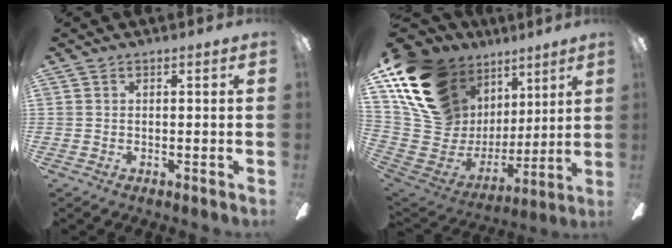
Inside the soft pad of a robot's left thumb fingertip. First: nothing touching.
{"total": 19.7, "force": [11.9, 12.8, 9.0], "torque": [-0.212, -0.069, 0.239]}